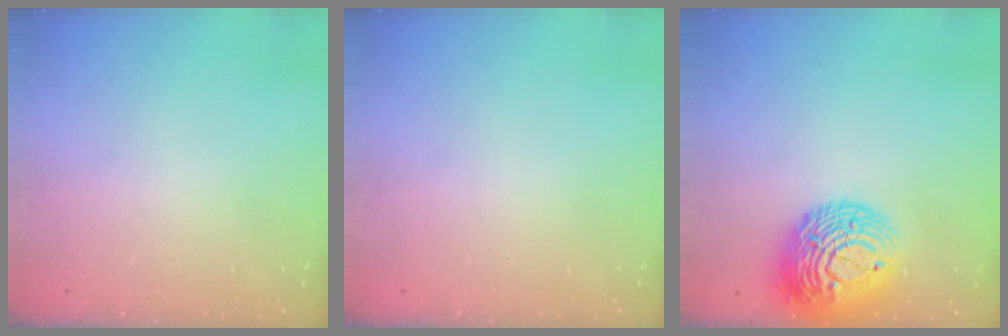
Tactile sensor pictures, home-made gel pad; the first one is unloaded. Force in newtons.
{"total": 0.0}
{"total": 18.5, "press": 18.4, "slide": 1.8}